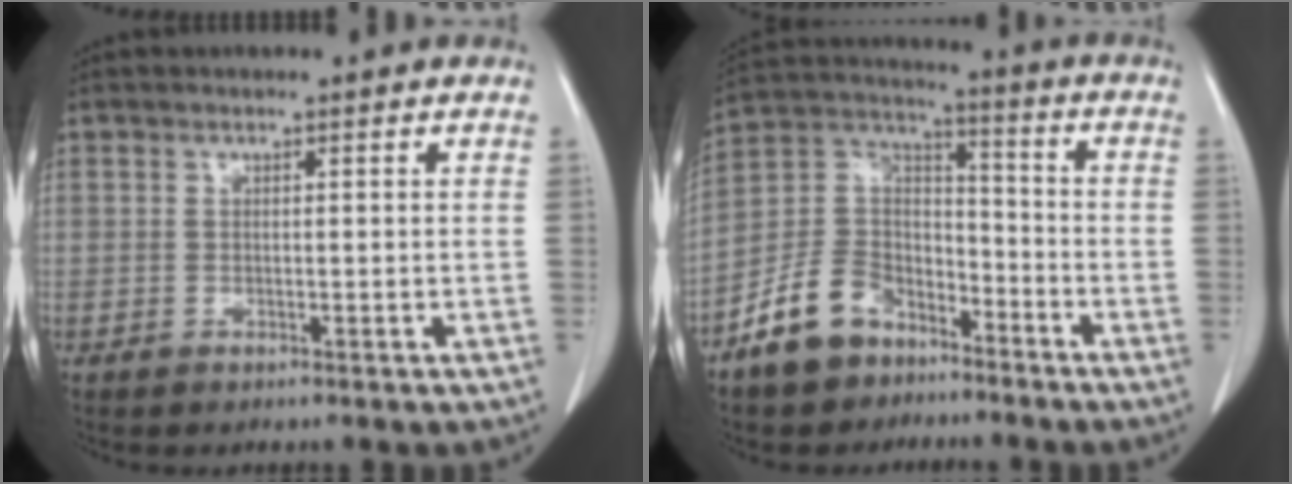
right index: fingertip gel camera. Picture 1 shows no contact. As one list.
[{"total": 11.2, "force": [-7.3, 7.3, 4.3], "torque": [-0.097, 0.028, -0.137]}]